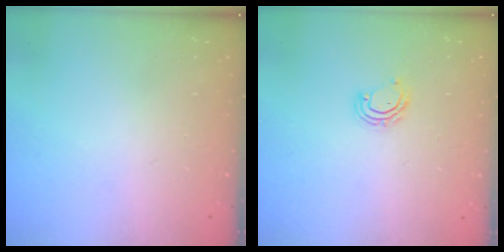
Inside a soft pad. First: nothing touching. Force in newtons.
{"total": 5.0, "press": 4.9, "slide": 0.3}